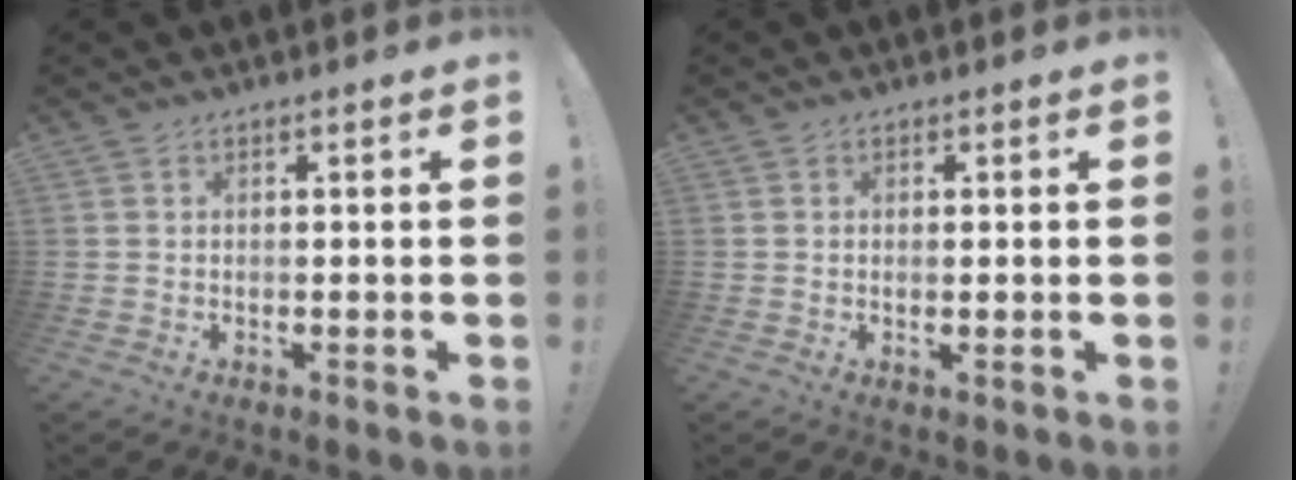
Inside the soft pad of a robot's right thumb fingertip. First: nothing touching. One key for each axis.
{"total": 0.8, "fx": 0.2, "fy": 0.1, "fz": 0.8, "tx": -0.006, "ty": -0.006, "tz": 0.003}